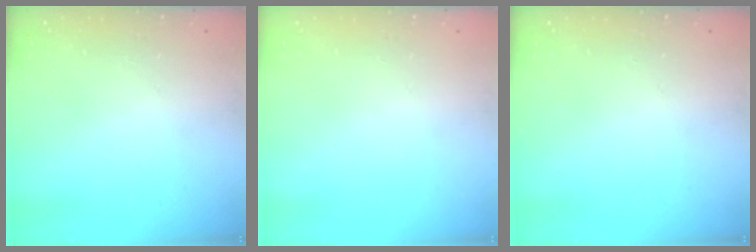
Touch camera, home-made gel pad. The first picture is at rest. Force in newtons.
{"total": 0.0}
{"total": 0.0}